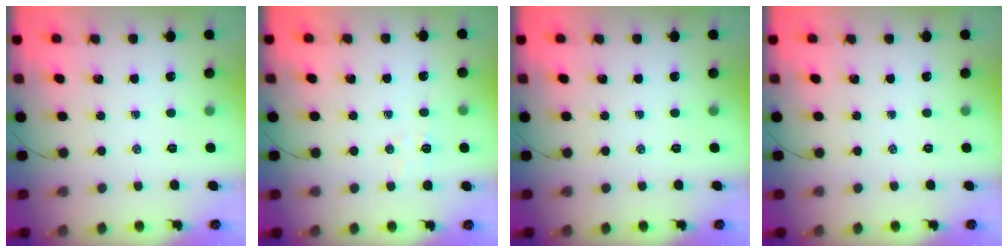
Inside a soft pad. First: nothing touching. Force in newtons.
{"total": 3.7, "press": 3.6, "slide": 0.9}
{"total": 0.0}
{"total": 0.0}